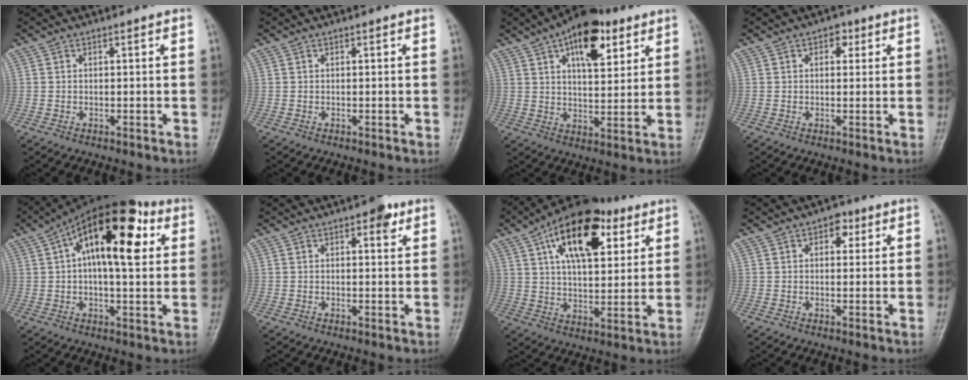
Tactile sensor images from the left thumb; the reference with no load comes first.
{"total": 0.0}
{"total": 14.1, "force": [7.2, 6.6, 10.2], "torque": [-0.123, -0.021, 0.108]}
{"total": 2.5, "force": [1.1, 1.7, 1.5], "torque": [-0.003, 0.000, 0.010]}
{"total": 18.2, "force": [5.3, 8.0, 15.4], "torque": [-0.226, 0.021, 0.069]}
{"total": 3.3, "force": [1.7, 1.4, 2.3], "torque": [-0.022, -0.004, 0.019]}
{"total": 18.9, "force": [8.3, 9.5, 14.1], "torque": [-0.193, -0.013, 0.131]}
{"total": 3.2, "force": [1.4, 2.2, 2.0], "torque": [-0.007, 0.000, 0.015]}